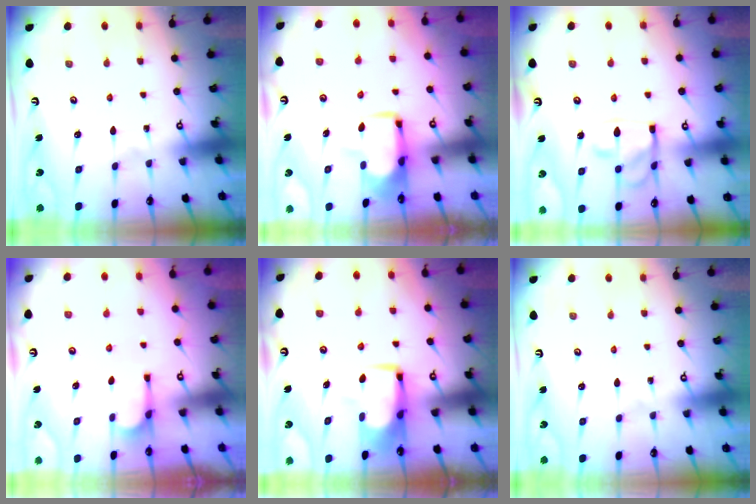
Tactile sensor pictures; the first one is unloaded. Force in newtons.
{"total": 1.5, "press": 1.5, "slide": 0.5}
{"total": 14.3, "press": 14.2, "slide": 1.6}
{"total": 2.0, "press": 1.7, "slide": 1.1}
{"total": 6.4, "press": 6.3, "slide": 0.7}
{"total": 0.0}